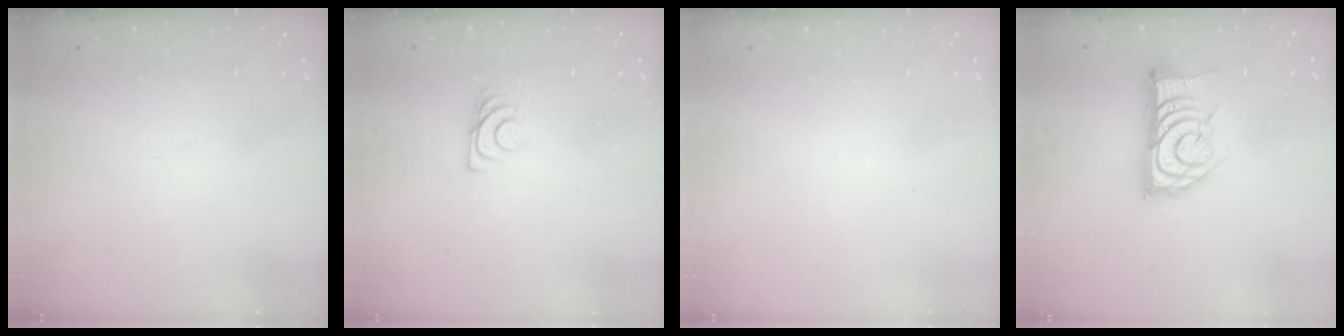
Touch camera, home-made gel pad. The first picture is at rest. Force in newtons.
{"total": 5.4, "press": 5.3, "slide": 0.7}
{"total": 1.7, "press": 1.7, "slide": 0.1}
{"total": 15.6, "press": 15.6, "slide": 0.3}